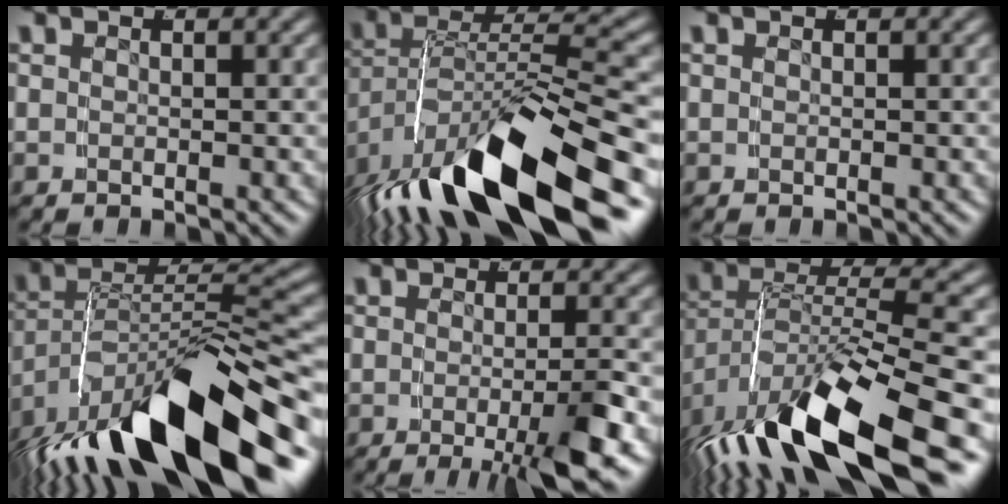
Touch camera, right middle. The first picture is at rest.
{"total": 11.5, "force": [-5.2, 4.7, 9.2], "torque": [-0.165, -0.010, -0.076]}
{"total": 0.0}
{"total": 13.8, "force": [-6.4, 6.3, 10.5], "torque": [-0.188, -0.015, -0.093]}
{"total": 5.6, "force": [-2.9, 0.7, 4.7], "torque": [-0.061, -0.007, -0.049]}
{"total": 10.4, "force": [-5.0, 3.8, 8.3], "torque": [-0.160, -0.019, -0.067]}